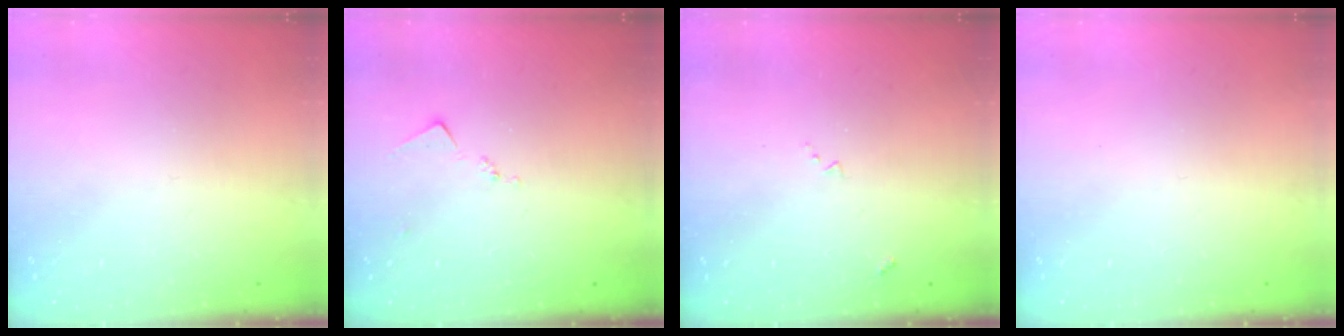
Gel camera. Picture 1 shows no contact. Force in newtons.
{"total": 7.4, "press": 7.3, "slide": 0.9}
{"total": 7.5, "press": 7.5, "slide": 0.9}
{"total": 0.0}